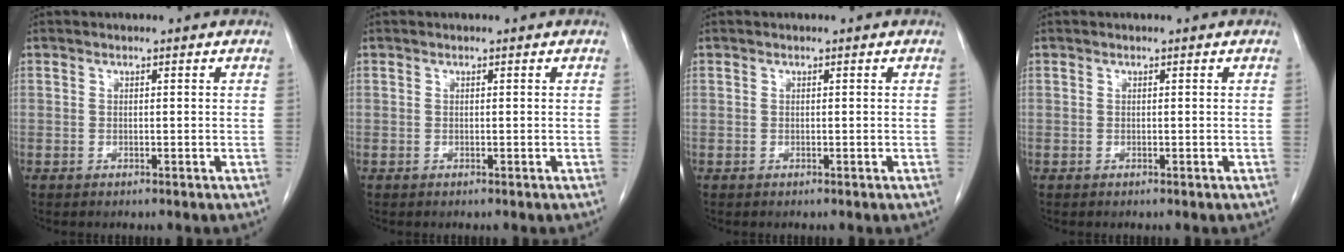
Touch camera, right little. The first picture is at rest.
{"total": 0.0}
{"total": 0.0}
{"total": 0.0}